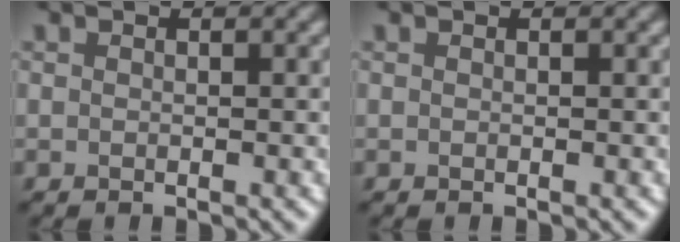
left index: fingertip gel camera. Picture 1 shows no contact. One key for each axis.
{"total": 0.0}